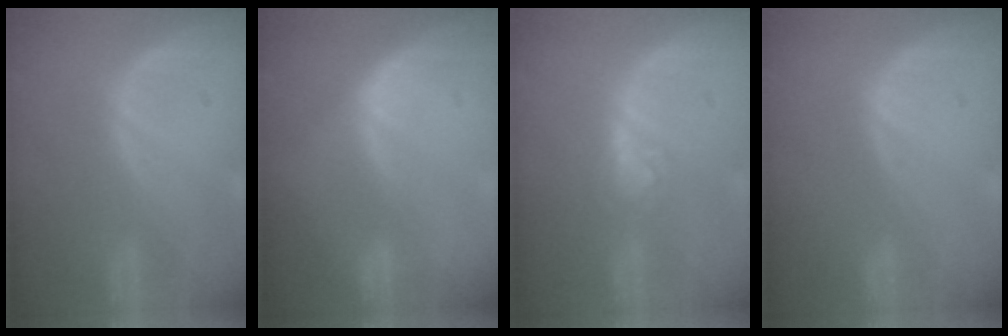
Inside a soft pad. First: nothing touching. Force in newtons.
{"total": 1.5, "press": 1.0, "slide": 1.1}
{"total": 4.0, "press": 3.6, "slide": 1.7}
{"total": 0.0}